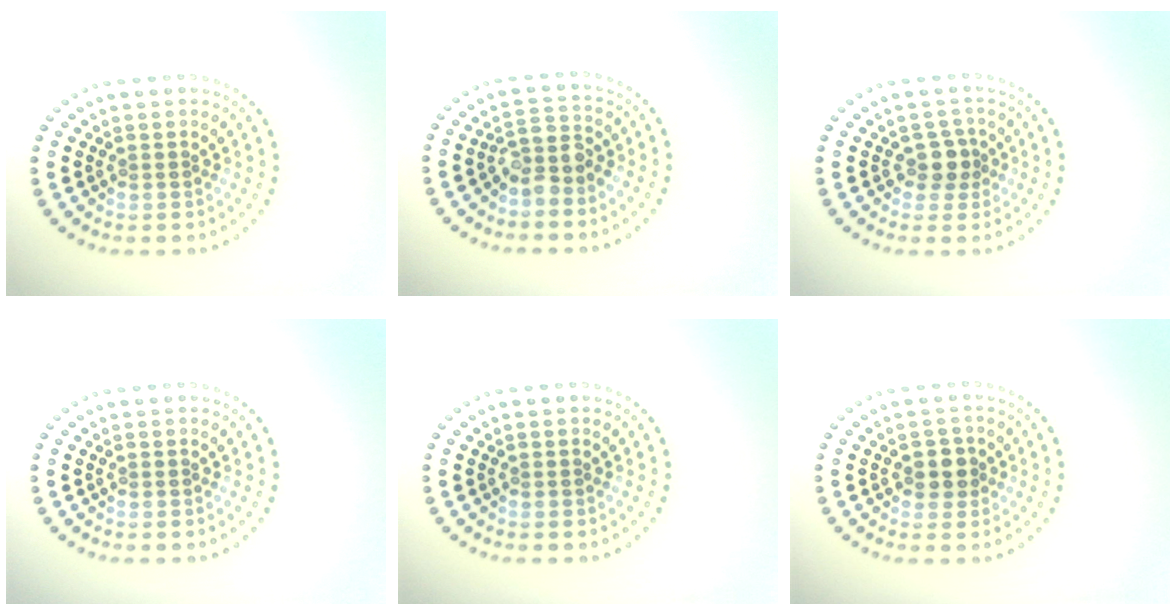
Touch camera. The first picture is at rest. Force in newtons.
{"total": 2.8, "press": 2.2, "slide": 1.8}
{"total": 2.1, "press": 1.7, "slide": 1.2}
{"total": 0.0}
{"total": 0.0}
{"total": 2.1, "press": 2.0, "slide": 0.6}